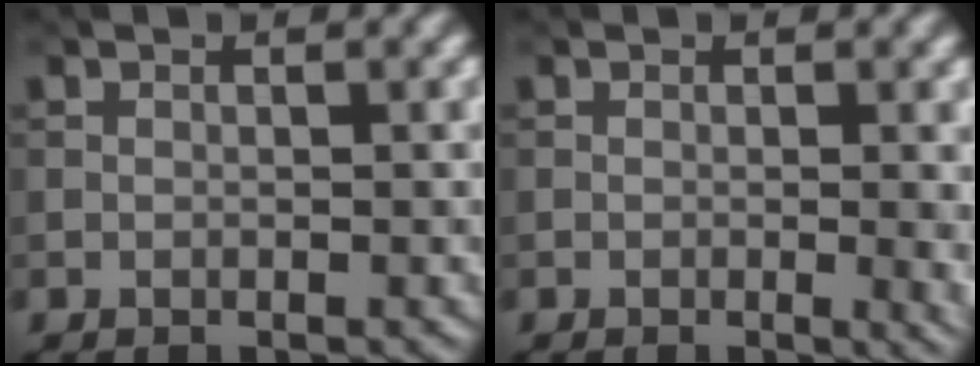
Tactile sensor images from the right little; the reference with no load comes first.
{"total": 2.4, "force": [-0.1, 0.6, 2.3], "torque": [-0.024, -0.004, -0.002]}